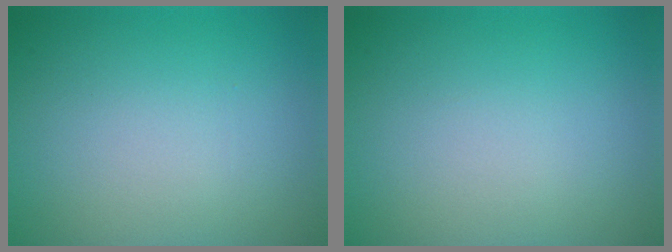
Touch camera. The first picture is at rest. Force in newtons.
{"total": 0.0}